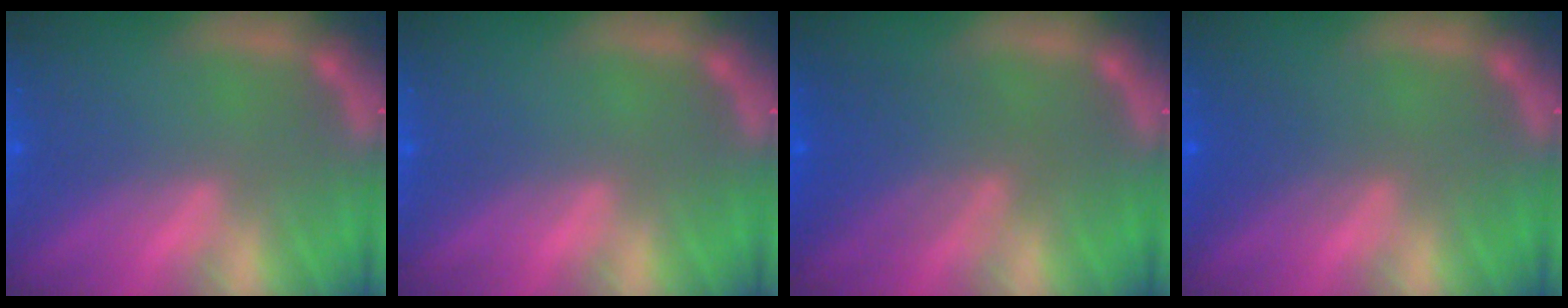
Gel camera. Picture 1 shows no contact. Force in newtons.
{"total": 0.0}
{"total": 5.0}
{"total": 2.4}